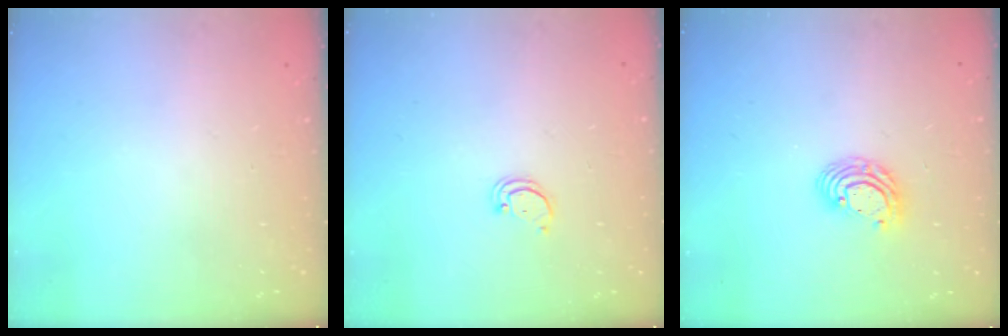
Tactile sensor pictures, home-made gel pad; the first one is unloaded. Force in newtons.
{"total": 1.6, "press": 1.6, "slide": 0.1}
{"total": 7.6, "press": 7.5, "slide": 1.2}